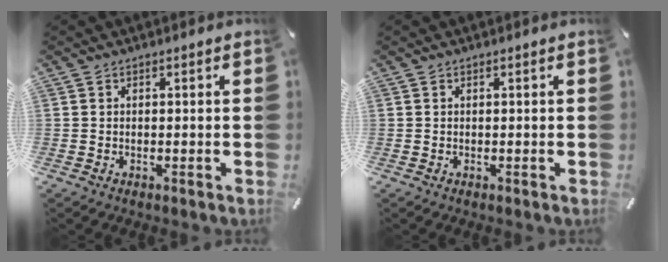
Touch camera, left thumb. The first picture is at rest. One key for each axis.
{"total": 0.0}